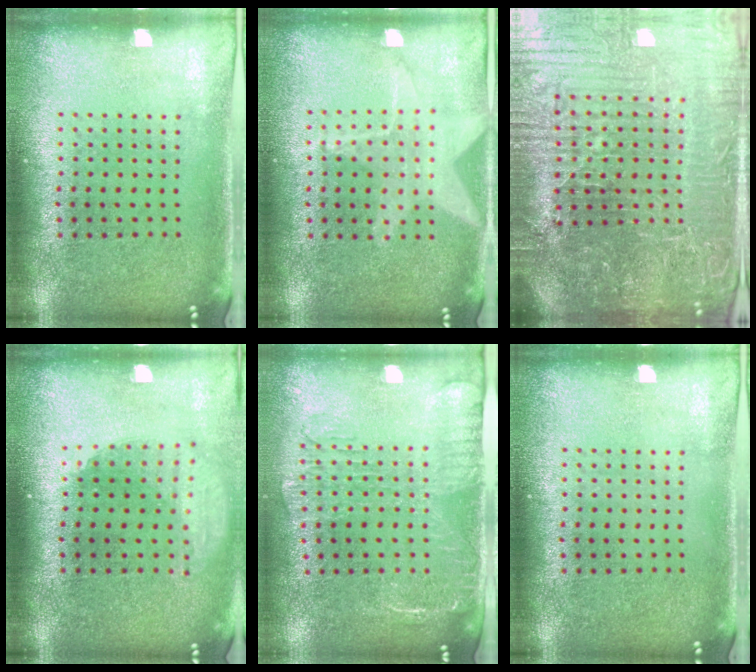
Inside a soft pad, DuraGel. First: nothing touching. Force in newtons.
{"total": 1.5, "press": 1.4, "slide": 0.5}
{"total": 7.3, "press": 6.4, "slide": 3.3}
{"total": 1.9, "press": 1.5, "slide": 1.1}
{"total": 1.8, "press": 1.5, "slide": 1.0}
{"total": 0.0}